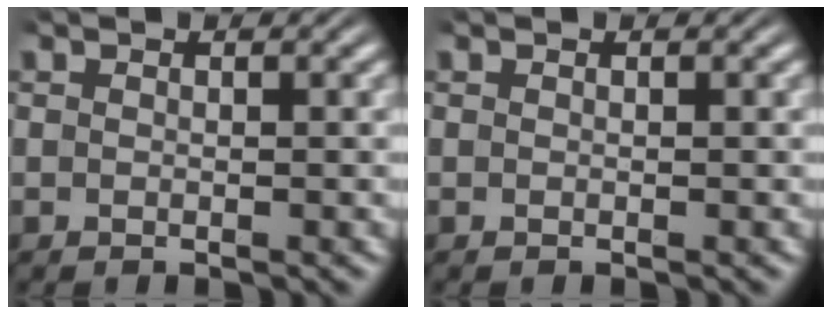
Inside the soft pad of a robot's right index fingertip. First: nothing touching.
{"total": 0.0}